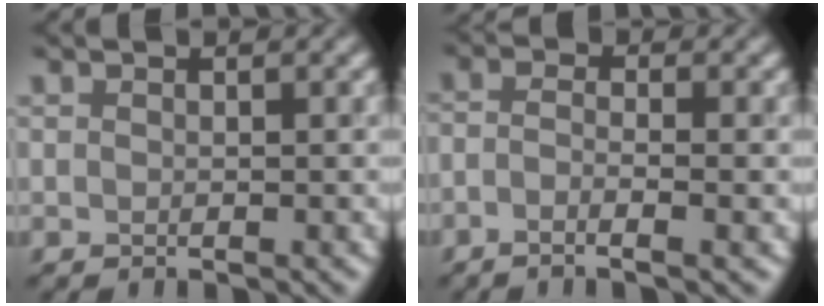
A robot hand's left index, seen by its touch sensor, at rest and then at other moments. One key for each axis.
{"total": 2.5, "fx": -1.5, "fy": 0.4, "fz": 2.0, "tx": -0.036, "ty": 0.004, "tz": -0.026}